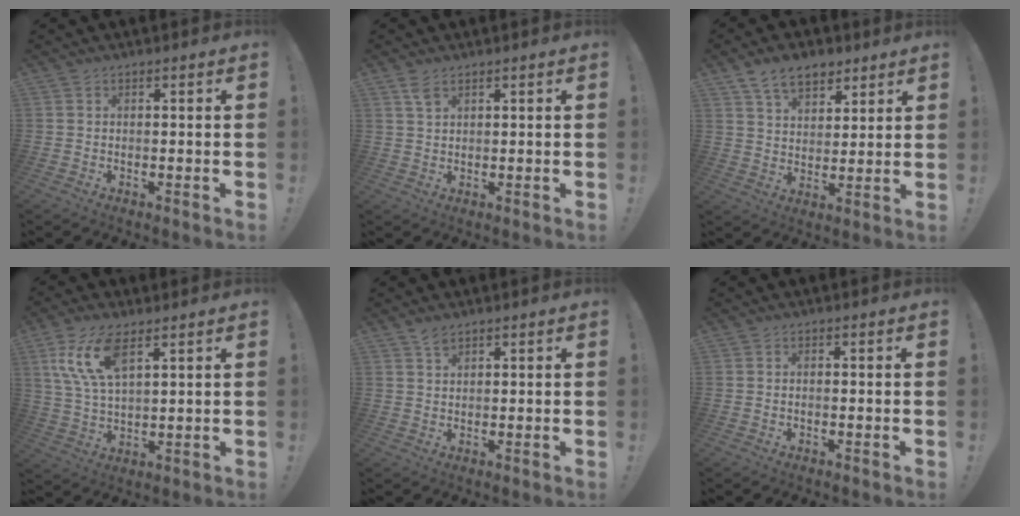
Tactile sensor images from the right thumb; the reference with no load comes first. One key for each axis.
{"total": 3.3, "fx": 2.2, "fy": 1.3, "fz": 2.1, "tx": -0.029, "ty": -0.011, "tz": 0.037}
{"total": 9.8, "fx": 6.4, "fy": 5.8, "fz": 4.7, "tx": -0.073, "ty": -0.025, "tz": 0.122}
{"total": 12.5, "fx": 6.4, "fy": 5.2, "fz": 9.3, "tx": -0.196, "ty": -0.013, "tz": 0.117}
{"total": 2.5, "fx": 2.1, "fy": 0.9, "fz": 1.0, "tx": -0.005, "ty": -0.011, "tz": 0.036}
{"total": 0.5, "fx": -0.3, "fy": 0.1, "fz": 0.4, "tx": -0.008, "ty": 0.000, "tz": -0.006}